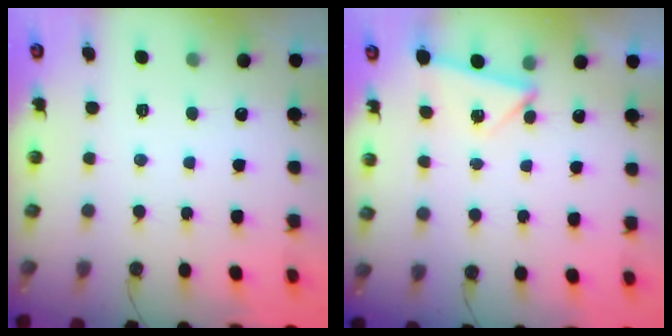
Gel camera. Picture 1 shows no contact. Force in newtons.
{"total": 2.3, "press": 2.1, "slide": 1.0}